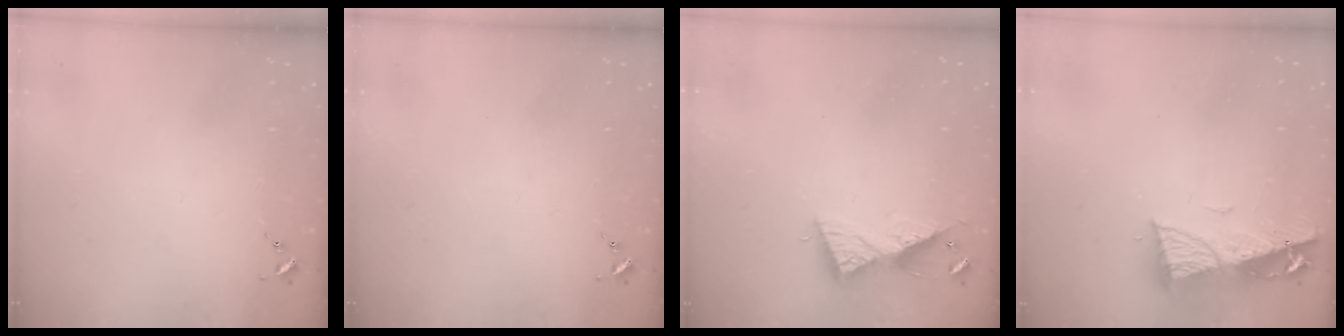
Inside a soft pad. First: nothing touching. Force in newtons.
{"total": 0.0}
{"total": 9.1, "press": 9.1, "slide": 0.4}
{"total": 9.6, "press": 9.6, "slide": 1.1}